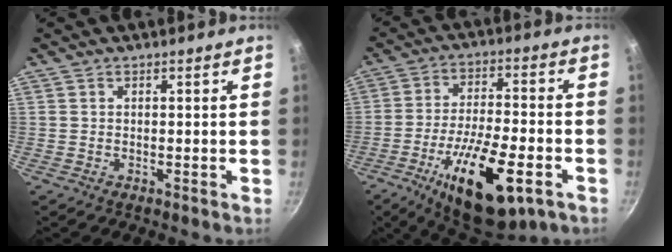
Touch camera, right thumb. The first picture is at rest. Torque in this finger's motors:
{"motor_torque": [0.14, 0.79, 1.61, -1.18, 0.50]}